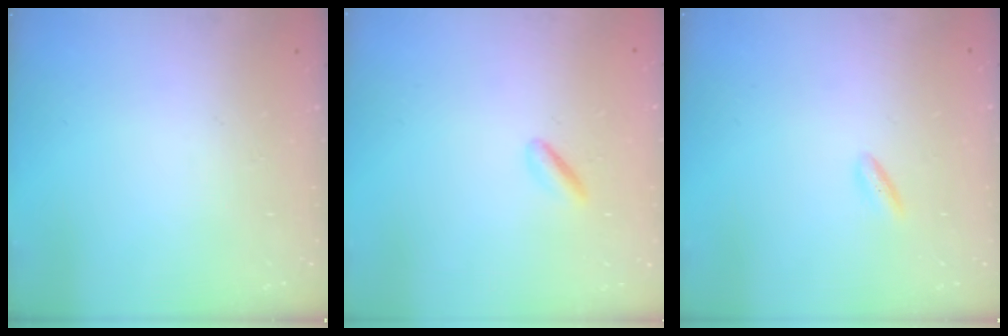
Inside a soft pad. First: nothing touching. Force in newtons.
{"total": 1.3, "press": 1.1, "slide": 0.8}
{"total": 2.0, "press": 1.9, "slide": 0.6}